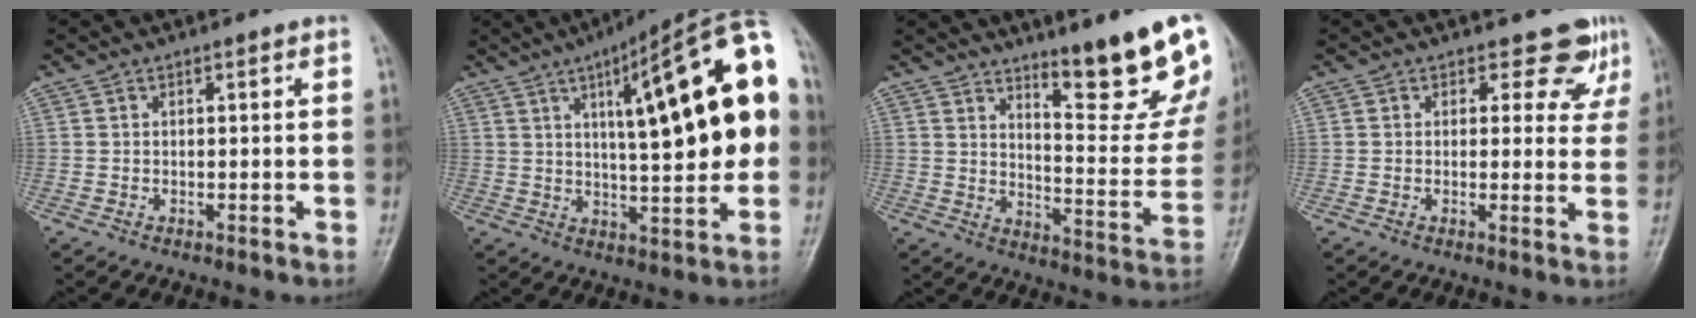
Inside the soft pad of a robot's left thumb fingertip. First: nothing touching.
{"total": 24.4, "force": [4.5, 6.7, 23.0], "torque": [-0.299, 0.020, 0.054]}
{"total": 16.9, "force": [11.5, 3.3, 12.0], "torque": [-0.120, -0.089, 0.176]}
{"total": 5.5, "force": [3.9, 3.6, 1.6], "torque": [0.016, -0.024, 0.032]}